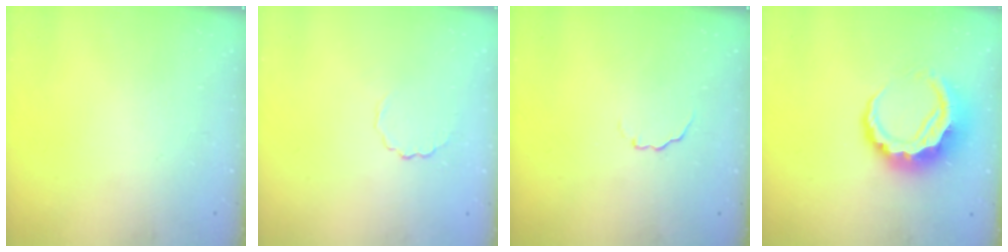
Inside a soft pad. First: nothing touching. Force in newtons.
{"total": 2.8, "press": 2.5, "slide": 1.1}
{"total": 3.3, "press": 3.2, "slide": 0.8}
{"total": 8.8, "press": 8.6, "slide": 1.6}